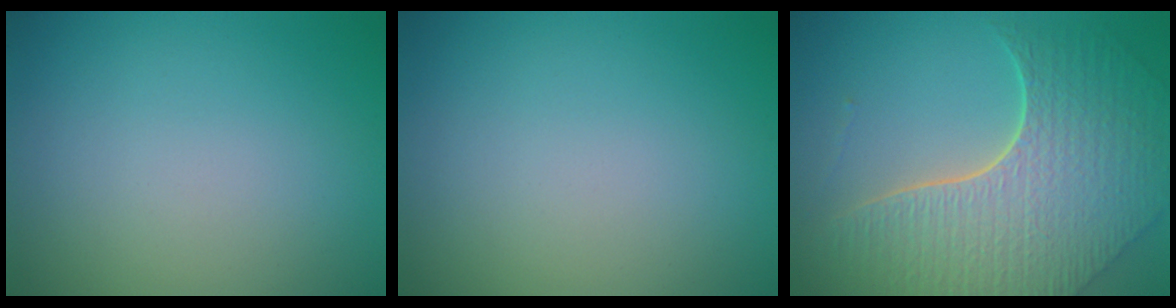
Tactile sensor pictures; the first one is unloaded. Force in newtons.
{"total": 0.0}
{"total": 8.6, "press": 6.3, "slide": 5.9}